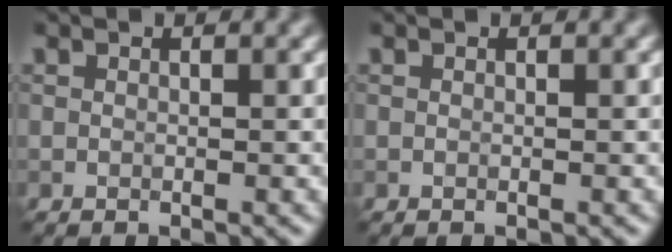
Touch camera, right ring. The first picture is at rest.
{"total": 0.0}